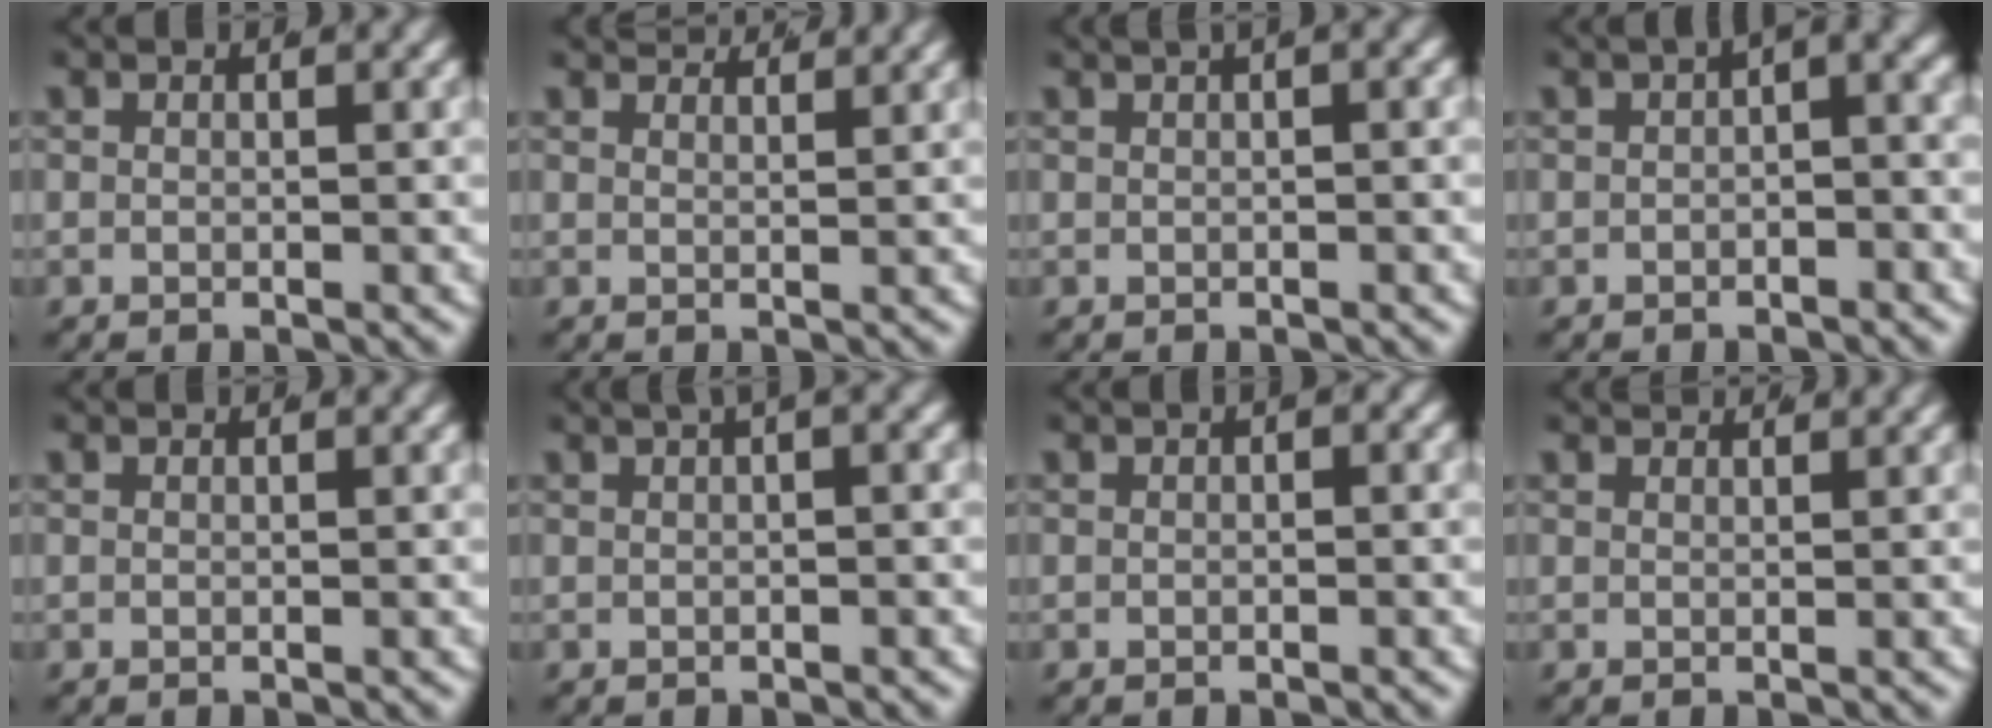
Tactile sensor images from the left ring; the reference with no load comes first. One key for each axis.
{"total": 3.3, "fx": 3.3, "fy": -0.2, "fz": 0.7, "tx": -0.004, "ty": -0.001, "tz": 0.053}
{"total": 2.5, "fx": 1.5, "fy": 0.5, "fz": 1.9, "tx": -0.012, "ty": 0.021, "tz": 0.017}
{"total": 2.2, "fx": 0.4, "fy": 0.7, "fz": 2.1, "tx": -0.020, "ty": 0.007, "tz": 0.006}
{"total": 0.0}
{"total": 3.3, "fx": 1.7, "fy": 0.7, "fz": 2.8, "tx": -0.023, "ty": 0.024, "tz": 0.021}
{"total": 0.6, "fx": 0.2, "fy": 0.1, "fz": 0.5, "tx": -0.006, "ty": 0.004, "tz": 0.002}
{"total": 1.8, "fx": 1.7, "fy": -0.5, "fz": 0.3, "tx": 0.004, "ty": -0.003, "tz": 0.028}